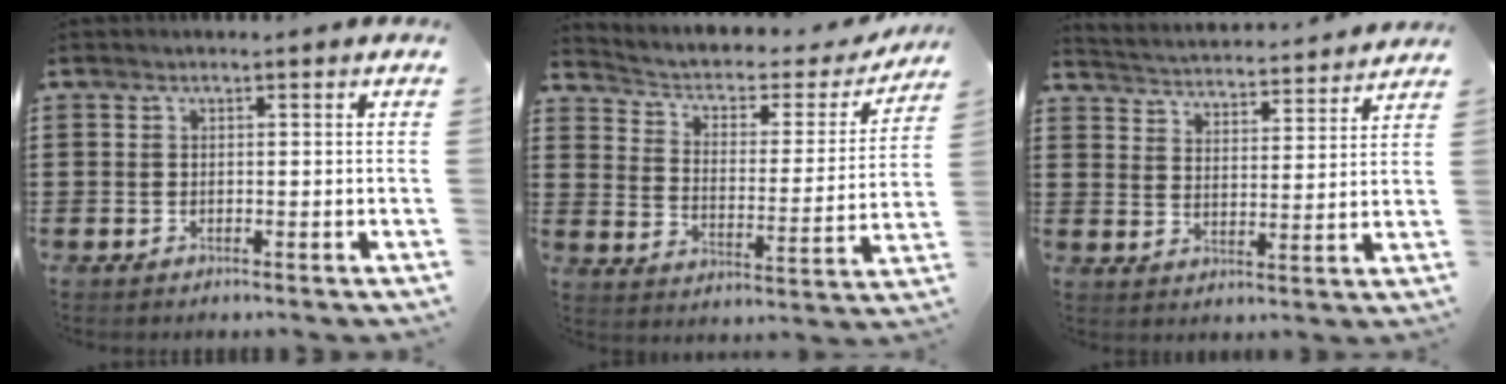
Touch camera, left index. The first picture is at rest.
{"total": 3.1, "force": [1.7, 2.0, 1.8], "torque": [-0.048, -0.012, 0.018]}
{"total": 3.3, "force": [3.3, -0.2, -0.2], "torque": [-0.019, -0.033, 0.051]}